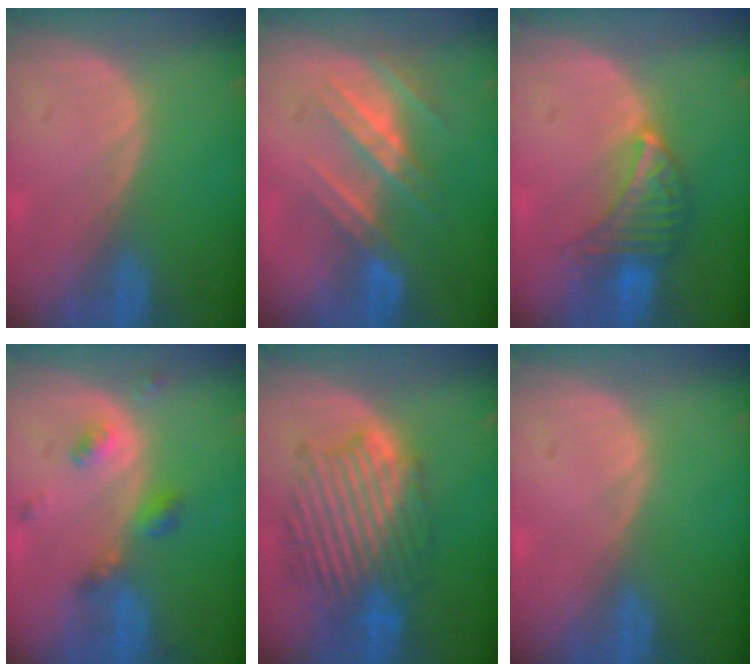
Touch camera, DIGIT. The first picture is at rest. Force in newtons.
{"total": 7.8, "press": 7.2, "slide": 2.9}
{"total": 6.7, "press": 6.1, "slide": 2.8}
{"total": 4.8, "press": 4.3, "slide": 2.1}
{"total": 9.4, "press": 9.4, "slide": 0.2}
{"total": 0.0}